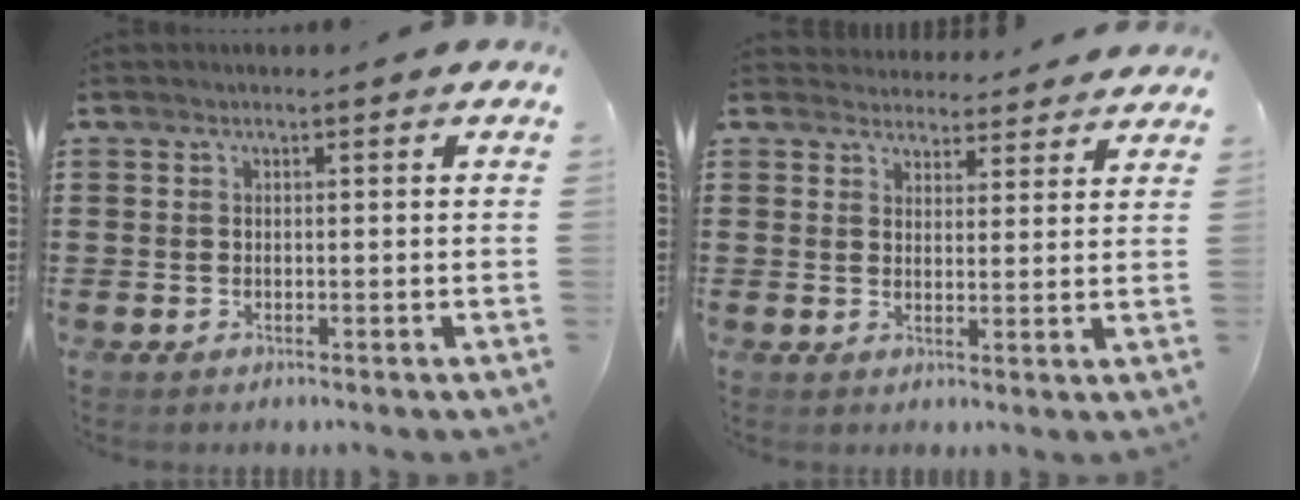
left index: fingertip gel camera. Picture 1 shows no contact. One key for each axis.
{"total": 3.5, "fx": 3.4, "fy": 0.8, "fz": -0.1, "tx": -0.010, "ty": -0.011, "tz": 0.064}